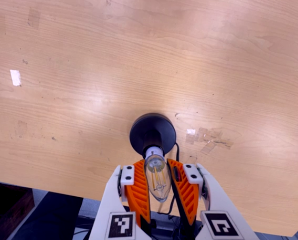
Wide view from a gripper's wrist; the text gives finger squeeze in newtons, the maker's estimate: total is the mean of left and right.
{"total": 13.8, "left": 13.9, "right": 13.7}